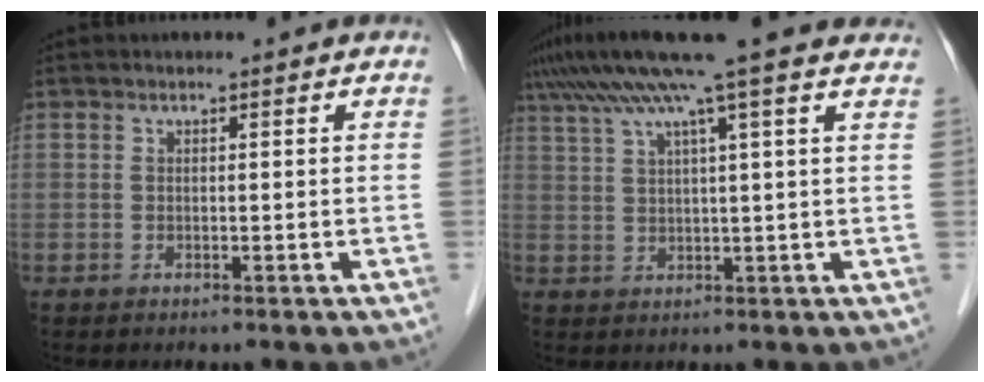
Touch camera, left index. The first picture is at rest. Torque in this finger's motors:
{"motor_torque": [0.97, -1.17, 0.69, 0.21]}